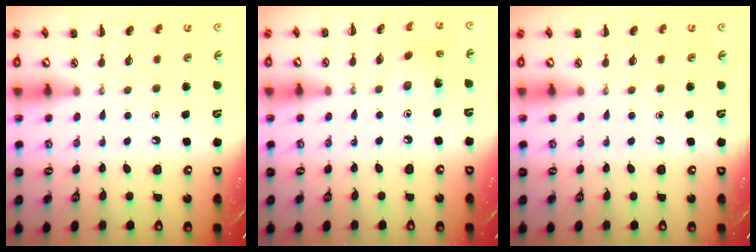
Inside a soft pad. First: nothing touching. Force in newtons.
{"total": 1.8, "press": 1.7, "slide": 0.8}
{"total": 0.0}